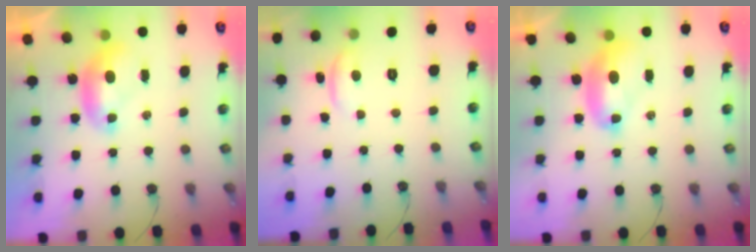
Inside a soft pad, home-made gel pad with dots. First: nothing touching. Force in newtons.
{"total": 0.6, "press": 0.0, "slide": 0.6}
{"total": 3.5, "press": 3.5, "slide": 0.2}